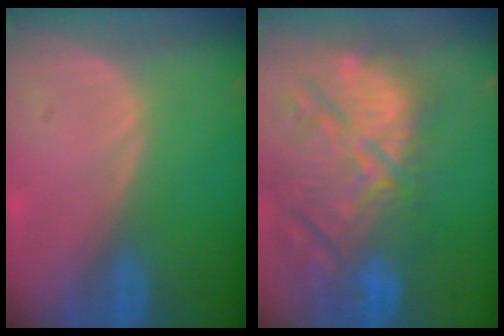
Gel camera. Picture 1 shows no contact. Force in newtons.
{"total": 14.8, "press": 12.9, "slide": 7.3}